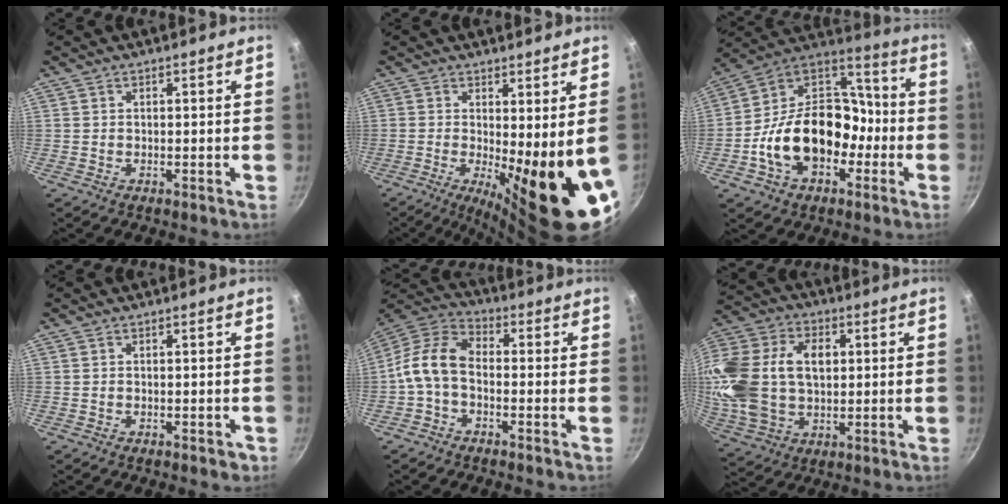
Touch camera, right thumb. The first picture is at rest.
{"total": 13.9, "force": [-1.8, 3.2, 13.4], "torque": [-0.165, -0.020, -0.017]}
{"total": 22.1, "force": [-6.1, 15.6, 14.5], "torque": [-0.211, 0.077, -0.109]}
{"total": 1.2, "force": [-0.6, 0.7, 0.9], "torque": [-0.011, 0.006, -0.005]}
{"total": 9.6, "force": [-2.0, 6.0, 7.2], "torque": [-0.139, 0.042, -0.059]}
{"total": 22.7, "force": [2.8, 15.6, 16.3], "torque": [-0.328, 0.022, 0.053]}